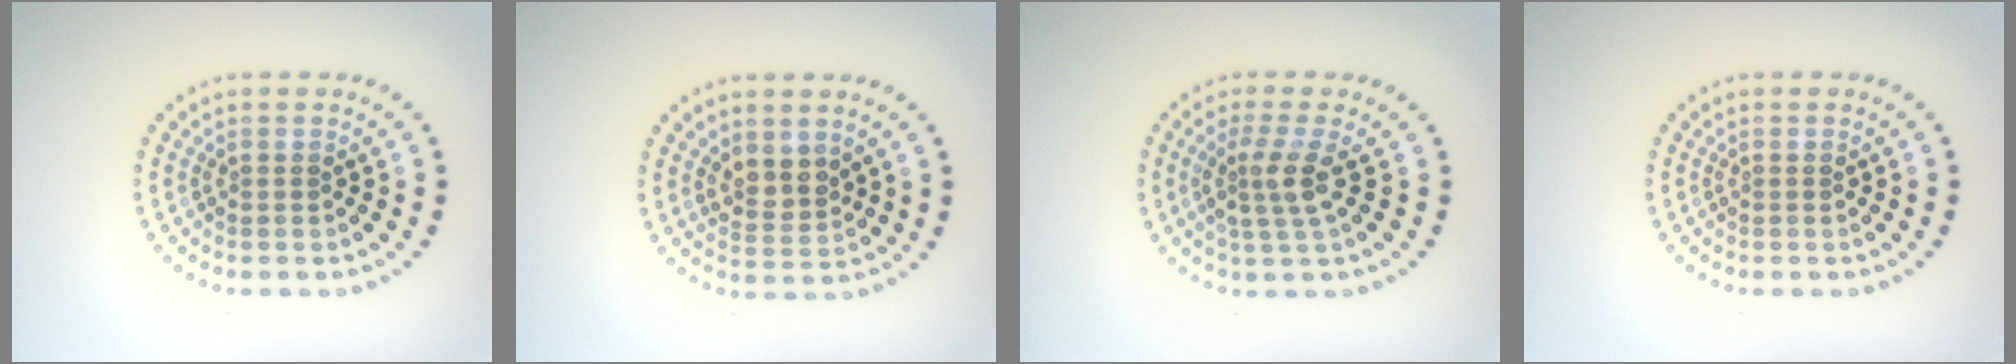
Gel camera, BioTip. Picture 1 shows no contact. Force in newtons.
{"total": 2.3, "press": 1.9, "slide": 1.2}
{"total": 2.8, "press": 2.2, "slide": 1.8}
{"total": 0.0}